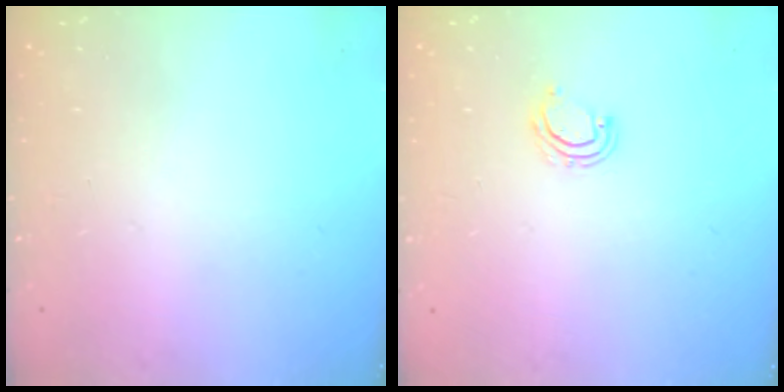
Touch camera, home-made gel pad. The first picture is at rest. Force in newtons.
{"total": 3.5, "press": 3.5, "slide": 0.3}